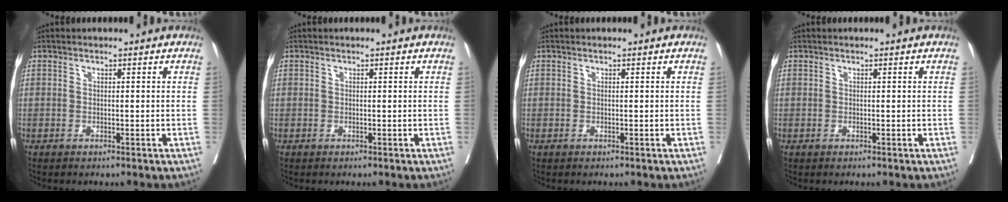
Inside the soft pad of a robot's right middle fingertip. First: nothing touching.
{"total": 0.0}
{"total": 0.0}
{"total": 0.0}